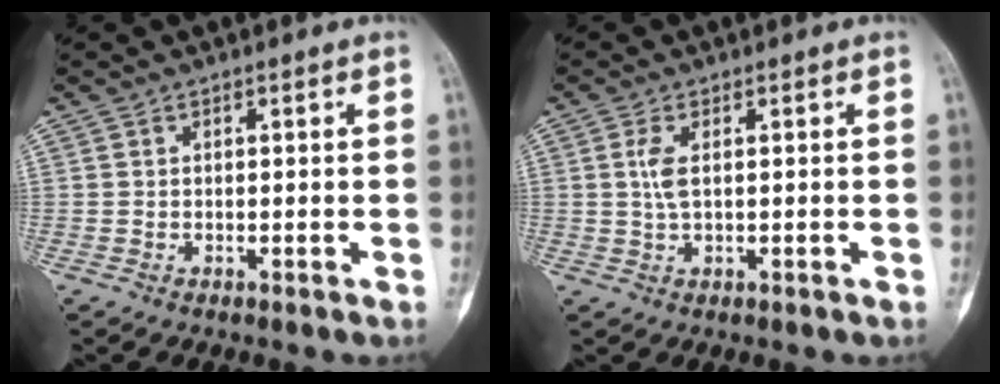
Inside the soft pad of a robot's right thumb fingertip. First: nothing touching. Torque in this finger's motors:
{"motor_torque": [0.74, 0.47, -0.11, -0.04, 0.09]}